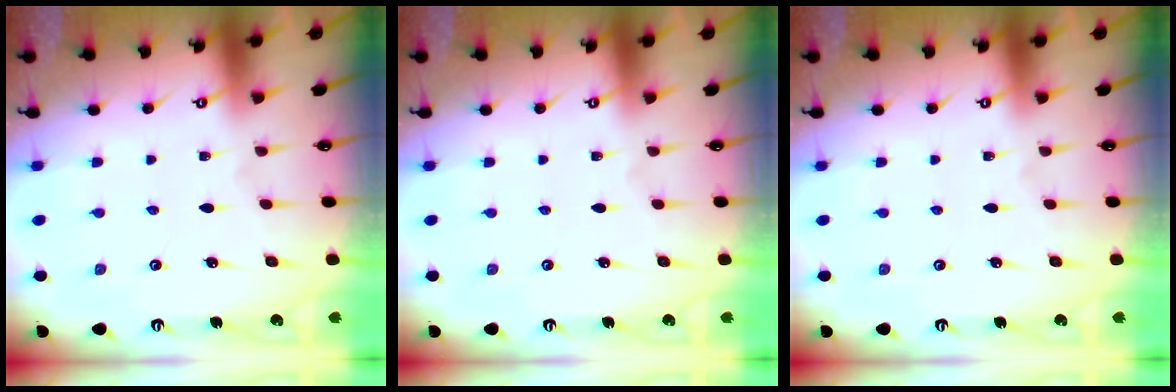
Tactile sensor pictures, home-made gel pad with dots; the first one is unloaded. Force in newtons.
{"total": 0.0}
{"total": 0.0}